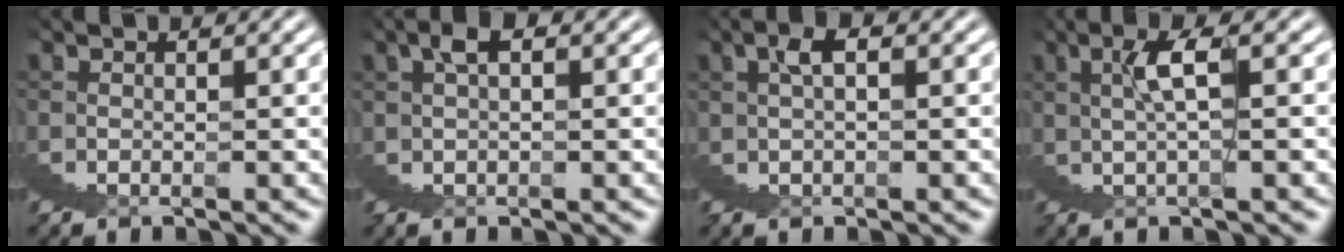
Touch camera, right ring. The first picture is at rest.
{"total": 2.6, "force": [1.7, 0.7, 1.9], "torque": [-0.026, 0.011, 0.025]}
{"total": 2.5, "force": [1.6, 0.2, 1.8], "torque": [-0.021, 0.015, 0.026]}
{"total": 3.6, "force": [2.7, -1.5, 1.8], "torque": [-0.014, 0.031, 0.037]}